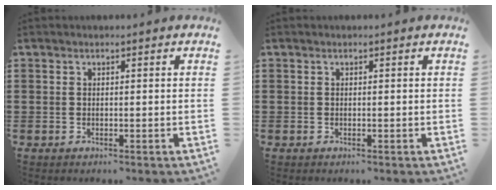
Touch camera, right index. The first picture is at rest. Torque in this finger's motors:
{"motor_torque": [0.98, 0.97, 0.00, 0.00]}